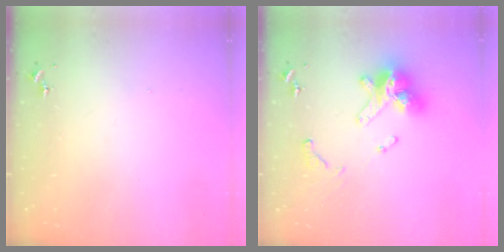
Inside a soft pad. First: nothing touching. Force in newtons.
{"total": 17.4, "press": 17.3, "slide": 2.2}